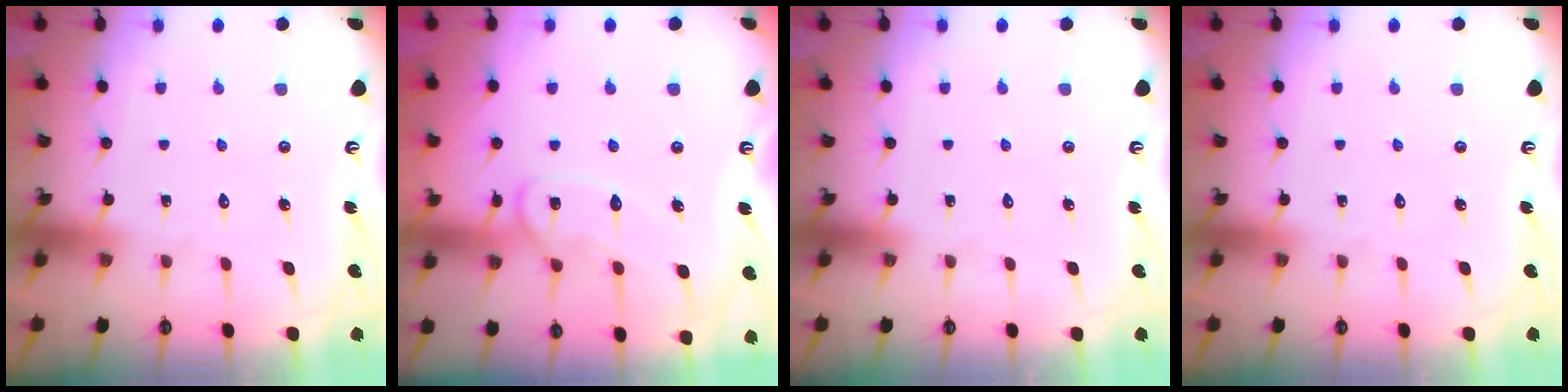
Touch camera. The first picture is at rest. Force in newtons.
{"total": 12.1, "press": 12.0, "slide": 1.2}
{"total": 0.0}
{"total": 0.0}